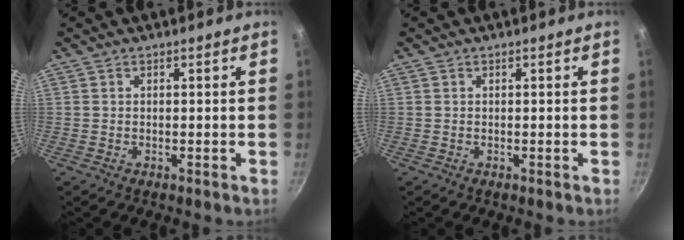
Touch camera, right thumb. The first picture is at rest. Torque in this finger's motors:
{"motor_torque": [0.00, 0.01, 0.09, 0.04, 0.01]}